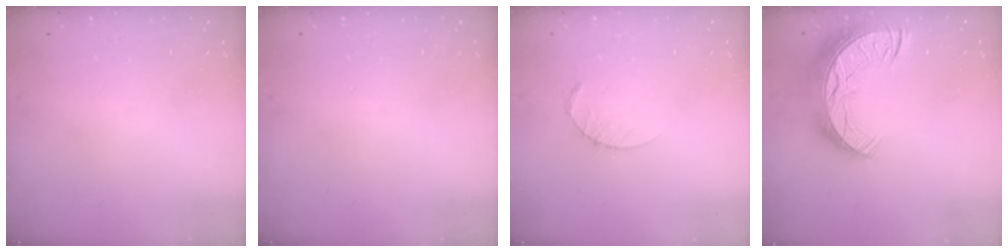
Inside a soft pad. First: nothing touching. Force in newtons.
{"total": 0.0}
{"total": 2.6, "press": 2.6, "slide": 0.4}
{"total": 19.3, "press": 19.2, "slide": 1.4}